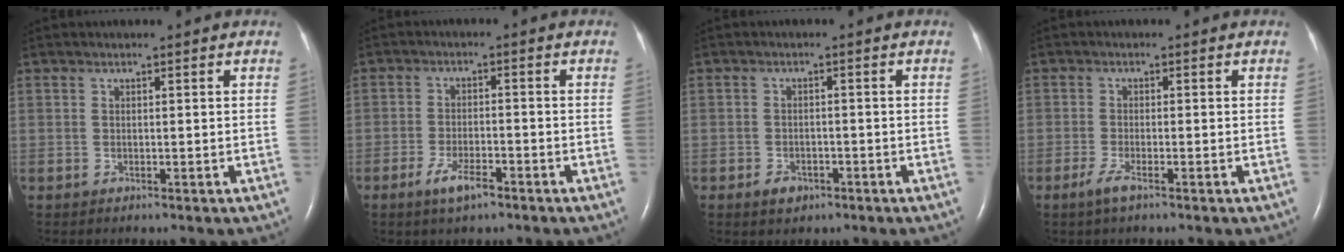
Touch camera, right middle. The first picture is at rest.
{"total": 4.2, "force": [-2.7, 1.0, 3.0], "torque": [-0.066, -0.004, -0.049]}
{"total": 2.6, "force": [-1.5, 1.7, 1.1], "torque": [-0.014, 0.004, -0.017]}
{"total": 2.2, "force": [-1.5, 0.3, 1.7], "torque": [-0.039, -0.004, -0.033]}